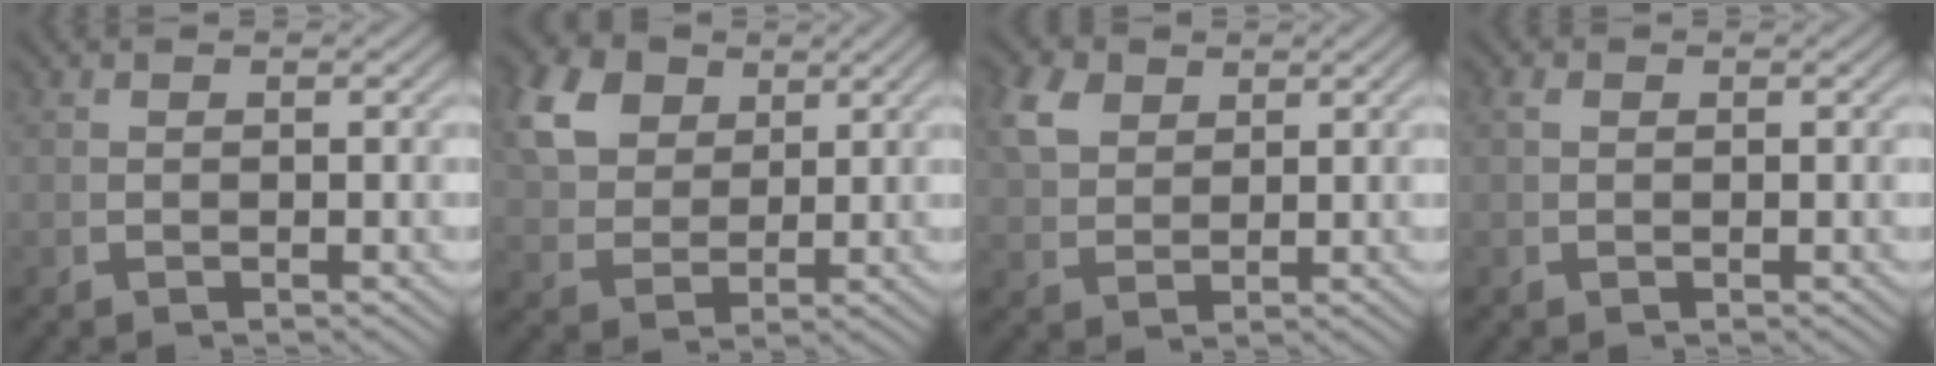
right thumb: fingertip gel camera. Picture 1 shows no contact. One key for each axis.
{"total": 7.8, "fx": 3.5, "fy": 5.5, "fz": 4.2, "tx": -0.104, "ty": -0.012, "tz": 0.072}
{"total": 4.4, "fx": 2.8, "fy": 2.5, "fz": 2.2, "tx": -0.044, "ty": 0.002, "tz": 0.062}
{"total": 0.8, "fx": 0.5, "fy": 0.6, "fz": 0.3, "tx": -0.010, "ty": -0.004, "tz": 0.013}